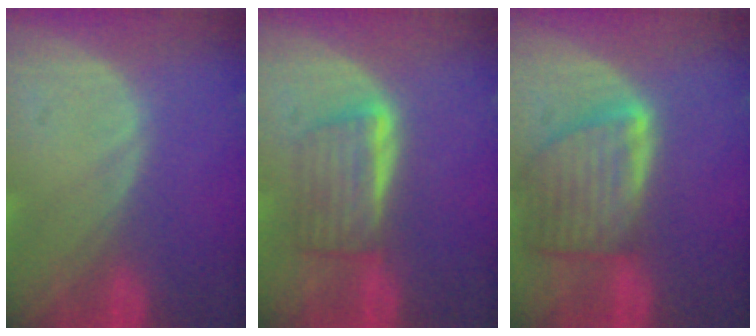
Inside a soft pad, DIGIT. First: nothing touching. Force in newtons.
{"total": 5.8, "press": 5.2, "slide": 2.6}
{"total": 8.1, "press": 7.3, "slide": 3.4}